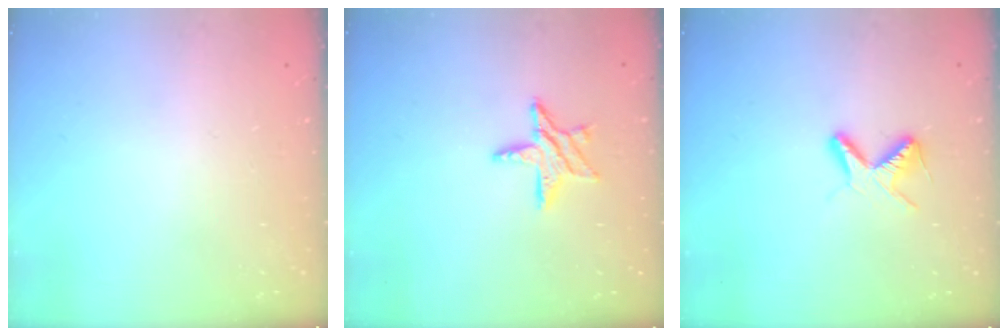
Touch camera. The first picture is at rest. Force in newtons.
{"total": 8.7, "press": 8.7, "slide": 0.6}
{"total": 6.3, "press": 6.3, "slide": 0.6}